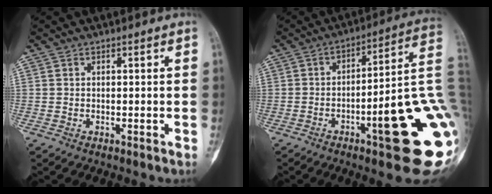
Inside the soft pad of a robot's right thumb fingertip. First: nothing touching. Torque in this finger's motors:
{"motor_torque": [3.10, 1.91, 2.06, -0.71, 0.48]}